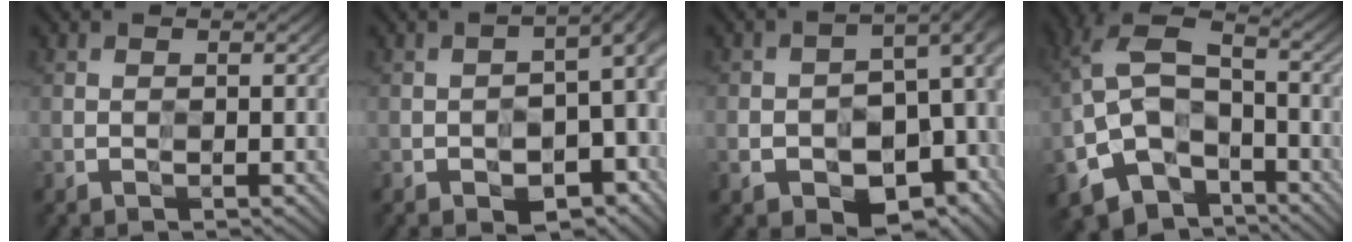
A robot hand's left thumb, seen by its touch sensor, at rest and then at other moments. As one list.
[{"total": 11.3, "force": [-4.4, 6.2, 8.3], "torque": [-0.097, -0.028, -0.057]}, {"total": 15.4, "force": [-6.2, 9.6, 10.3], "torque": [-0.150, -0.026, -0.068]}, {"total": 13.4, "force": [-6.0, 8.2, 8.7], "torque": [-0.198, -0.026, -0.112]}]